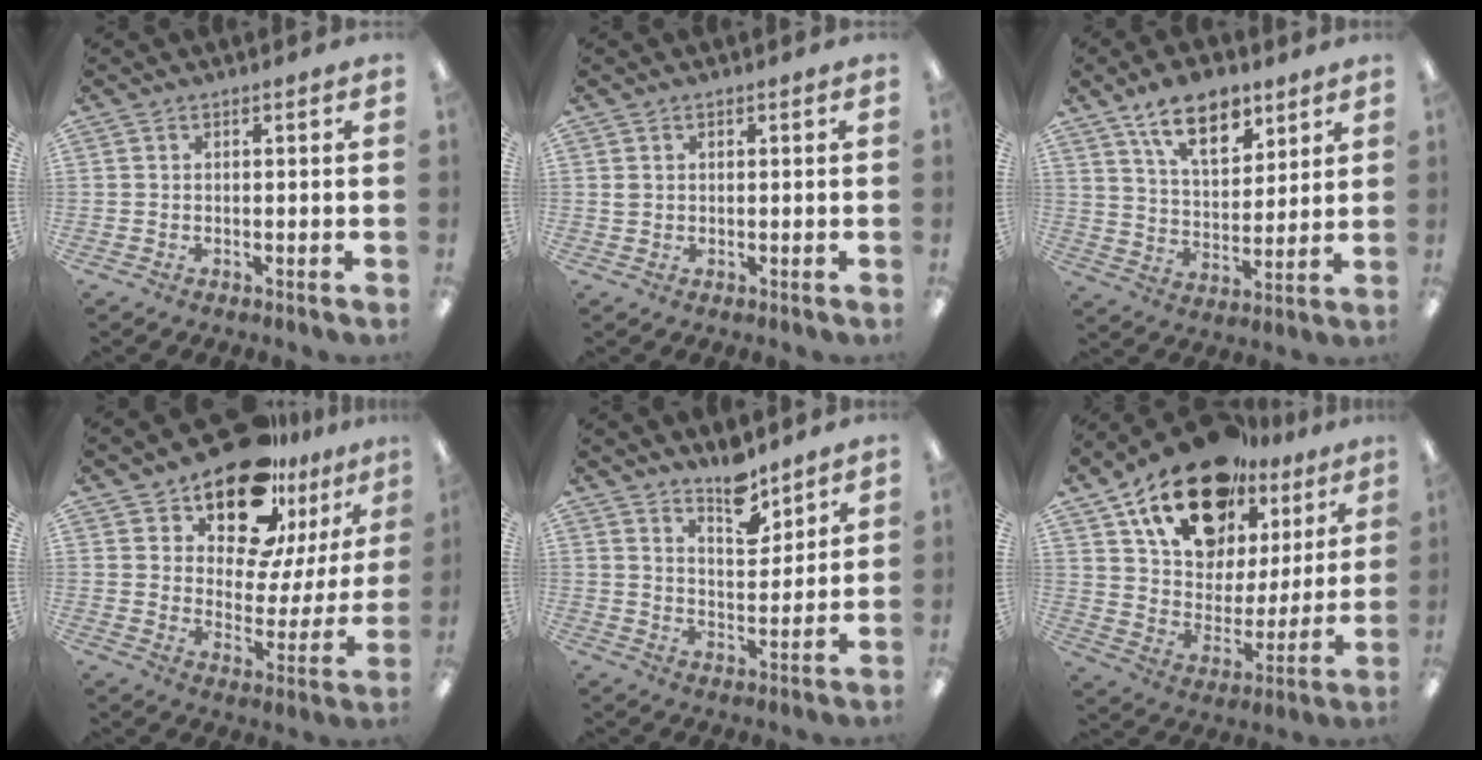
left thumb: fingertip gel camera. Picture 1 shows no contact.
{"total": 1.3, "force": [0.4, 1.0, 0.7], "torque": [-0.015, 0.004, 0.007]}
{"total": 13.4, "force": [8.9, 6.8, 7.4], "torque": [-0.110, -0.036, 0.159]}
{"total": 19.4, "force": [15.4, 8.0, 8.6], "torque": [-0.150, -0.112, 0.270]}
{"total": 8.9, "force": [7.3, 3.5, 3.5], "torque": [-0.035, -0.053, 0.127]}
{"total": 19.9, "force": [14.6, 10.2, 8.8], "torque": [-0.167, -0.088, 0.262]}